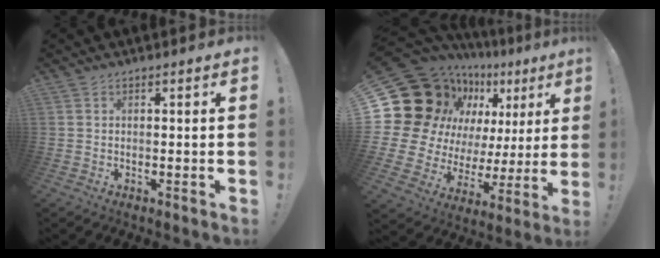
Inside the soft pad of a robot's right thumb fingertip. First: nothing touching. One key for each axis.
{"total": 22.6, "fx": 9.5, "fy": 15.7, "fz": 13.2, "tx": -0.236, "ty": -0.087, "tz": 0.223}